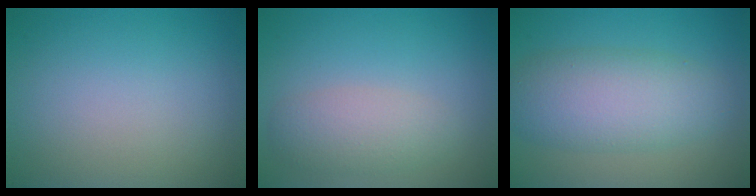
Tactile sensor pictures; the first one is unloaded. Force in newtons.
{"total": 3.0, "press": 3.0, "slide": 0.2}
{"total": 6.2, "press": 6.2, "slide": 0.2}